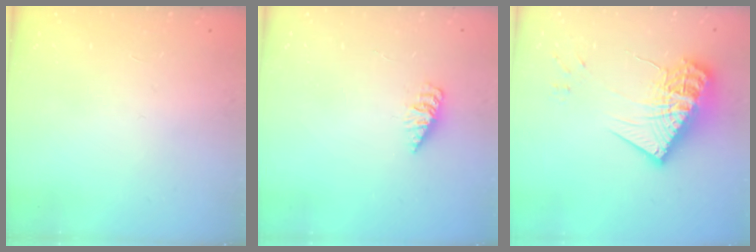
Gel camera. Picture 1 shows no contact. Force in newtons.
{"total": 3.0, "press": 3.0, "slide": 0.2}
{"total": 19.8, "press": 19.7, "slide": 1.9}